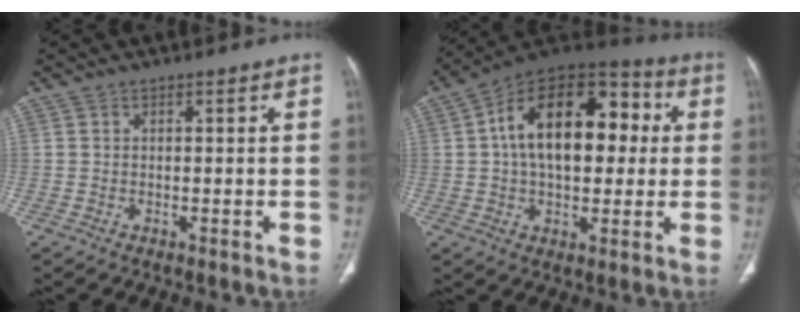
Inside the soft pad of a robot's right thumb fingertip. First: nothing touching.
{"total": 21.9, "force": [3.2, 12.8, 17.5], "torque": [-0.248, 0.031, 0.039]}